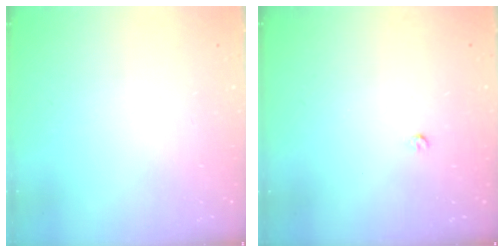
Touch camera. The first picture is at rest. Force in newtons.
{"total": 2.6, "press": 2.5, "slide": 0.4}